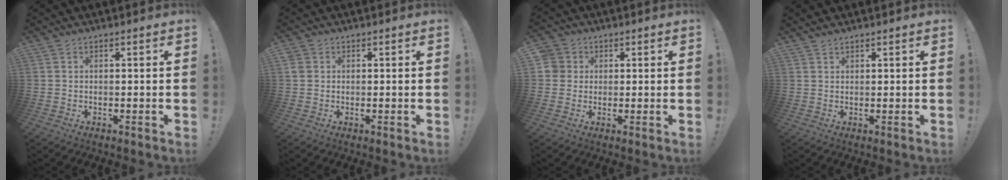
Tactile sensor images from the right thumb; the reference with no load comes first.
{"total": 2.3, "force": [0.8, 2.0, 0.9], "torque": [-0.015, 0.004, 0.016]}
{"total": 4.8, "force": [1.2, 4.6, 1.1], "torque": [-0.029, 0.001, 0.024]}
{"total": 1.3, "force": [1.2, 0.3, 0.2], "torque": [0.004, -0.006, 0.022]}